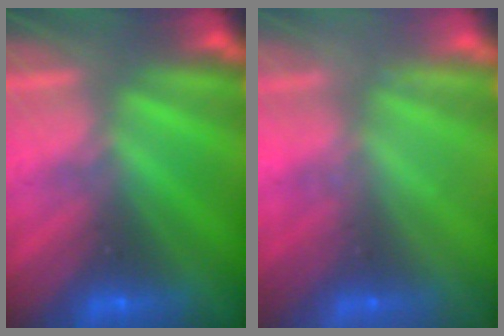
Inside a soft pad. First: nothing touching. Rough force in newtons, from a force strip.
{"total": 2.1}